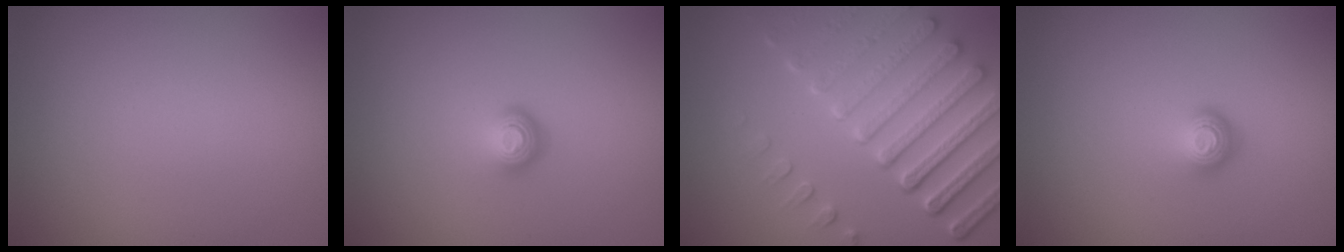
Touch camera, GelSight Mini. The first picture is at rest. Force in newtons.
{"total": 1.8, "press": 1.1, "slide": 1.5}
{"total": 7.5, "press": 5.7, "slide": 4.9}
{"total": 1.6, "press": 1.1, "slide": 1.2}